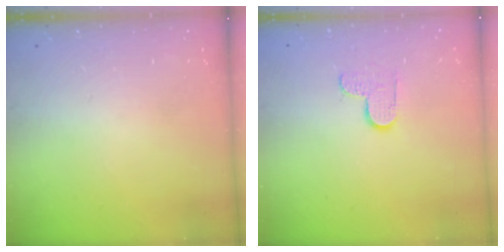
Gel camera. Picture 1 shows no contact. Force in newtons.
{"total": 5.5, "press": 5.5, "slide": 0.4}